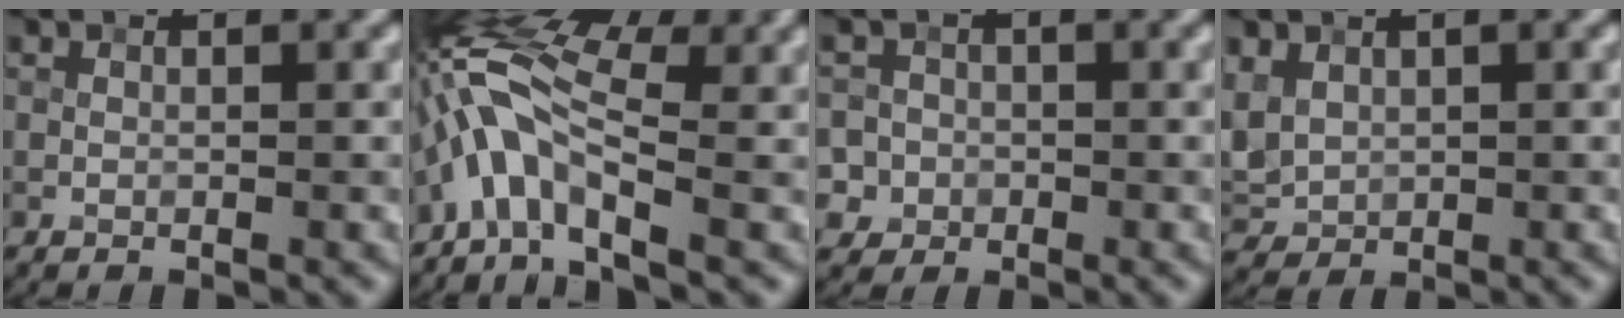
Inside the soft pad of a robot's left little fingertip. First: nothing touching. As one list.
[{"total": 7.2, "force": [-1.6, 2.9, 6.4], "torque": [-0.133, 0.026, -0.049]}, {"total": 3.4, "force": [-0.9, 3.2, 0.4], "torque": [0.023, 0.010, -0.032]}, {"total": 3.6, "force": [1.1, 2.6, 2.1], "torque": [-0.052, 0.001, 0.024]}]